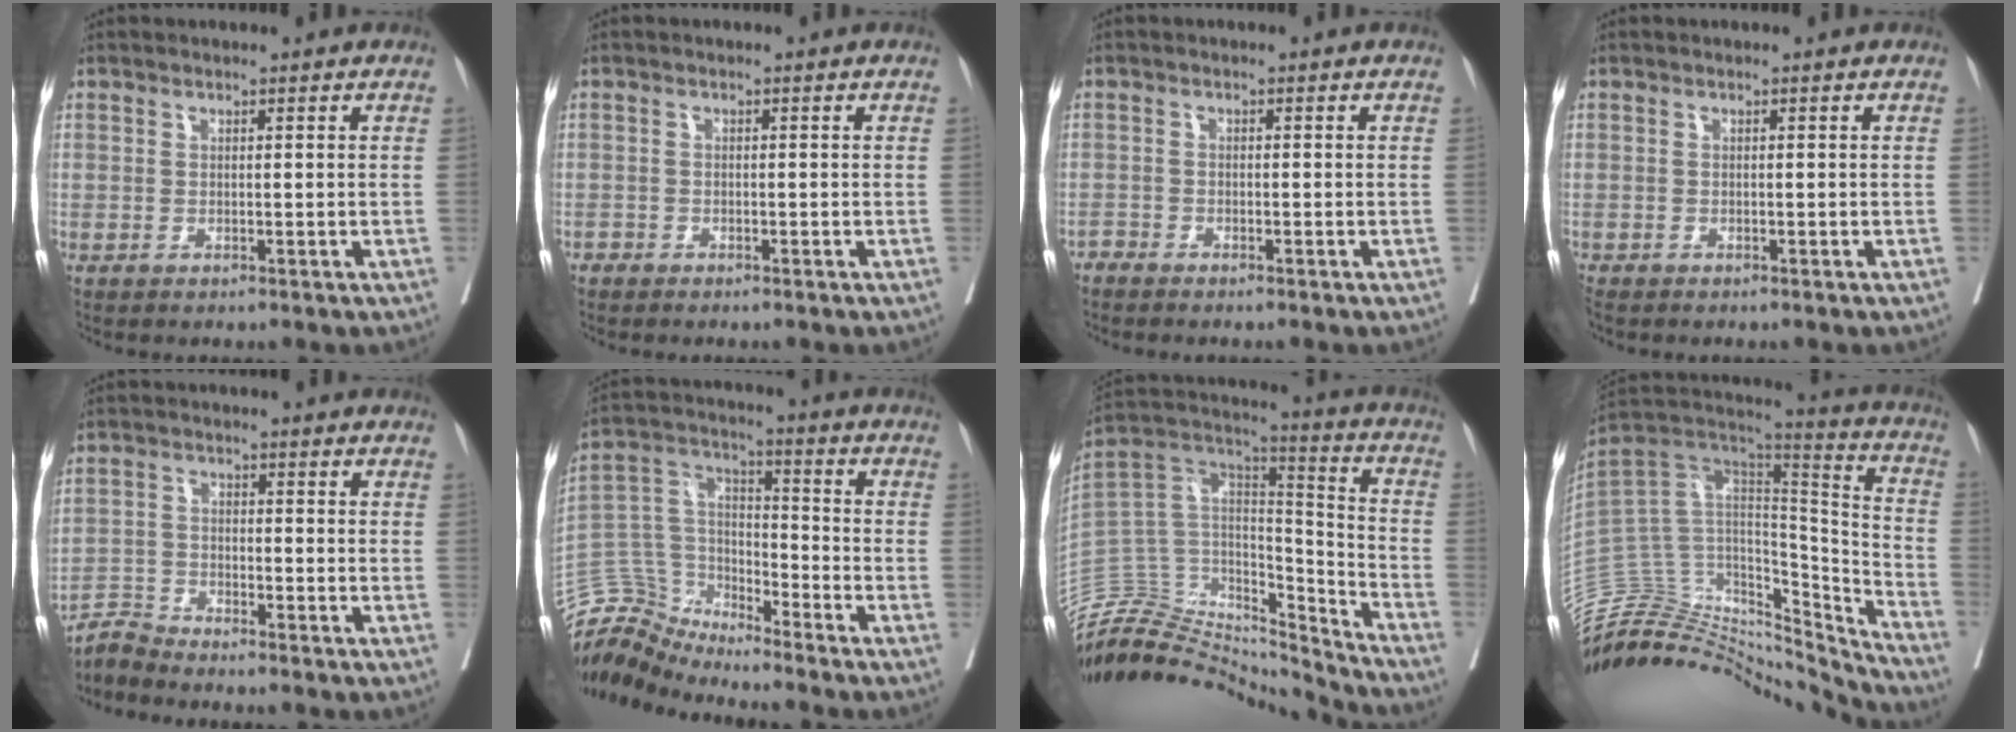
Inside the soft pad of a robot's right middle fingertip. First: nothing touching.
{"total": 0.8, "force": [-0.7, 0.3, 0.0], "torque": [-0.002, 0.002, -0.018]}
{"total": 1.0, "force": [-1.0, 0.0, 0.1], "torque": [-0.001, -0.001, -0.023]}
{"total": 1.0, "force": [-0.9, 0.4, 0.2], "torque": [-0.011, -0.003, -0.018]}
{"total": 3.8, "force": [-3.7, -0.5, -0.7], "torque": [0.015, -0.014, -0.074]}
{"total": 9.7, "force": [-9.6, 1.0, -1.0], "torque": [0.015, 0.065, -0.190]}
{"total": 21.7, "force": [-20.6, 6.1, 2.8], "torque": [-0.052, 0.076, -0.338]}
{"total": 30.6, "force": [-28.8, 7.8, 7.2], "torque": [-0.127, 0.035, -0.439]}